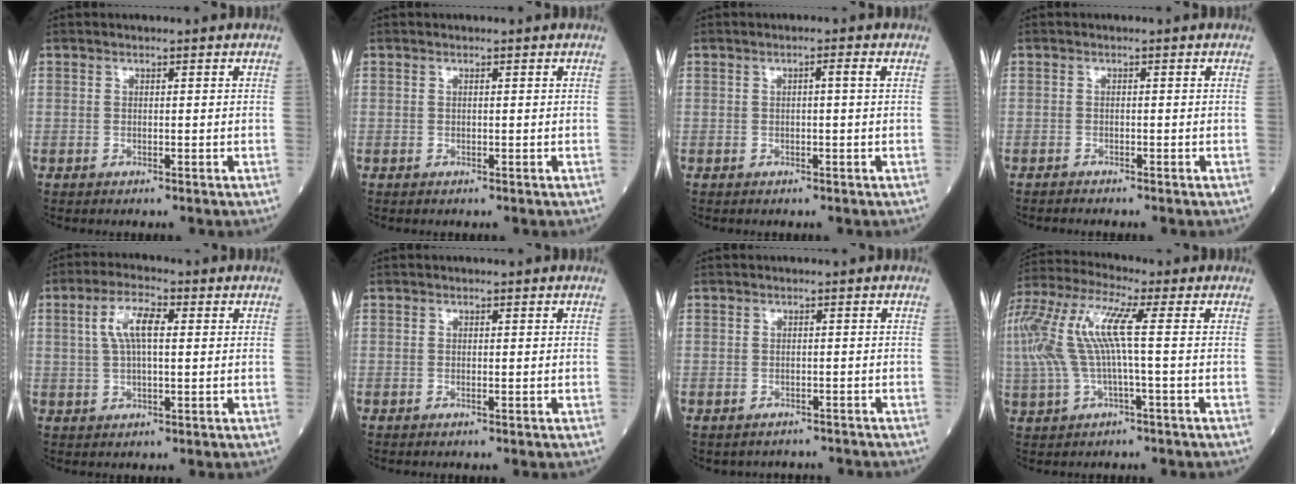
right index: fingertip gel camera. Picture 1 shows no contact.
{"total": 0.0}
{"total": 1.3, "force": [0.1, -0.2, 1.2], "torque": [-0.022, 0.002, 0.002]}
{"total": 0.8, "force": [-0.8, -0.1, 0.0], "torque": [-0.005, -0.003, -0.015]}
{"total": 6.4, "force": [1.6, 1.9, 5.9], "torque": [-0.122, 0.014, 0.032]}
{"total": 0.0}
{"total": 3.7, "force": [-3.2, 1.8, -0.2], "torque": [0.001, 0.011, -0.044]}
{"total": 12.3, "force": [0.8, 2.0, 12.1], "torque": [-0.279, 0.038, 0.011]}